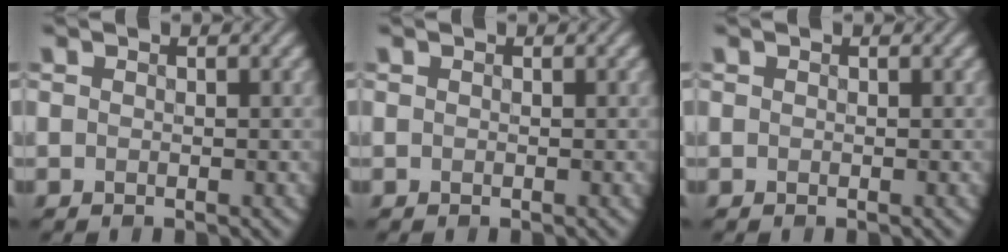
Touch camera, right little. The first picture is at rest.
{"total": 0.0}
{"total": 0.0}